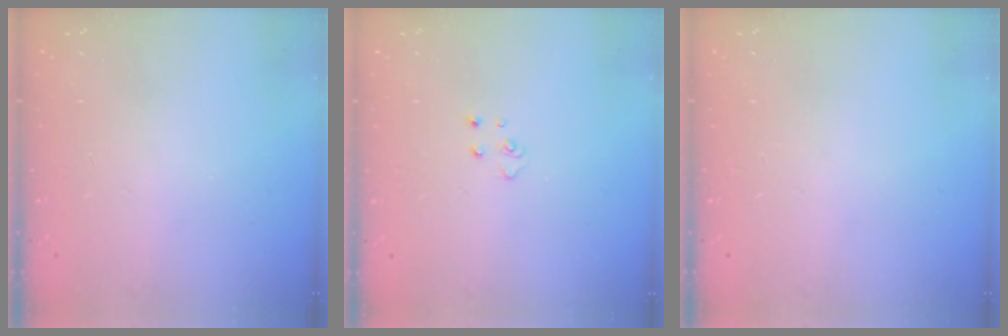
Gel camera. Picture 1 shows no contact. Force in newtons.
{"total": 3.2, "press": 3.2, "slide": 0.4}
{"total": 0.0}